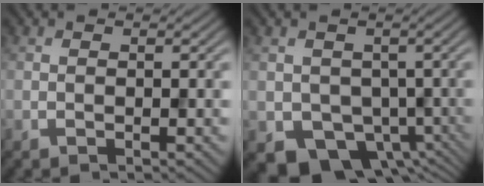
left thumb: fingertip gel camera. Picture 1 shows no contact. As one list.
[{"total": 6.2, "force": [-1.8, 5.2, 2.7], "torque": [-0.049, -0.035, -0.023]}]